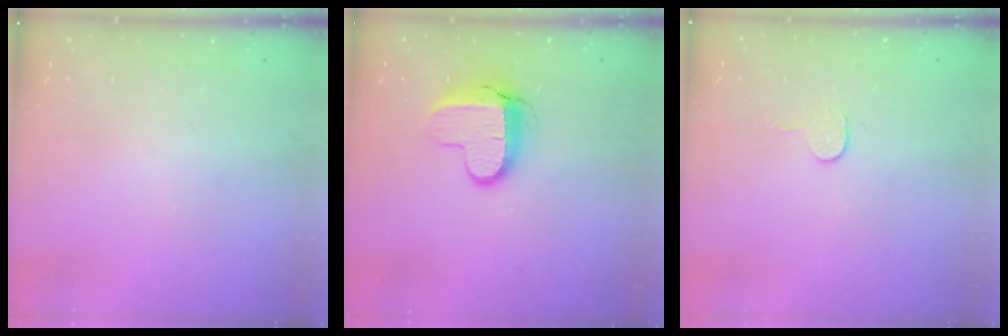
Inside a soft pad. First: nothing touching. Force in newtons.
{"total": 9.9, "press": 9.8, "slide": 0.9}
{"total": 2.7, "press": 2.7, "slide": 0.2}